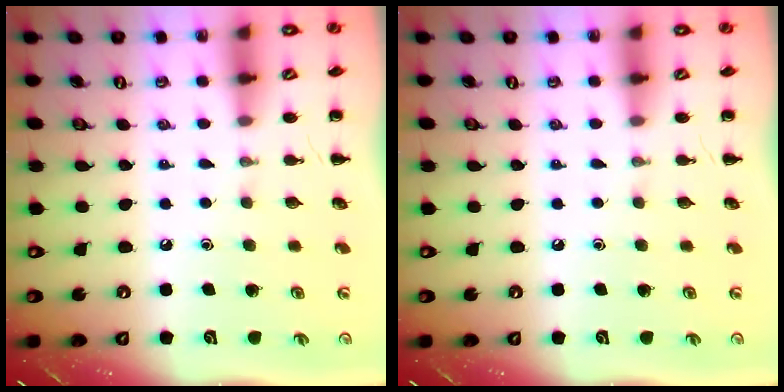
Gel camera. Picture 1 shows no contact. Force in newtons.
{"total": 0.0}